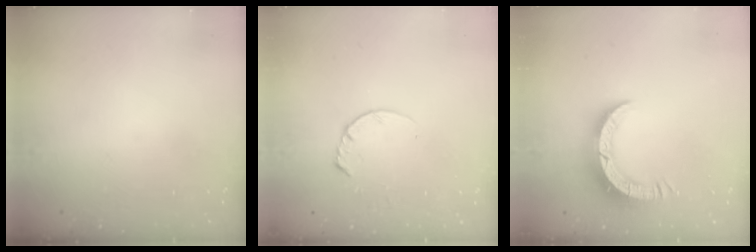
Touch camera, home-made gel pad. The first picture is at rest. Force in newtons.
{"total": 4.8, "press": 4.7, "slide": 0.4}
{"total": 8.0, "press": 7.9, "slide": 0.7}